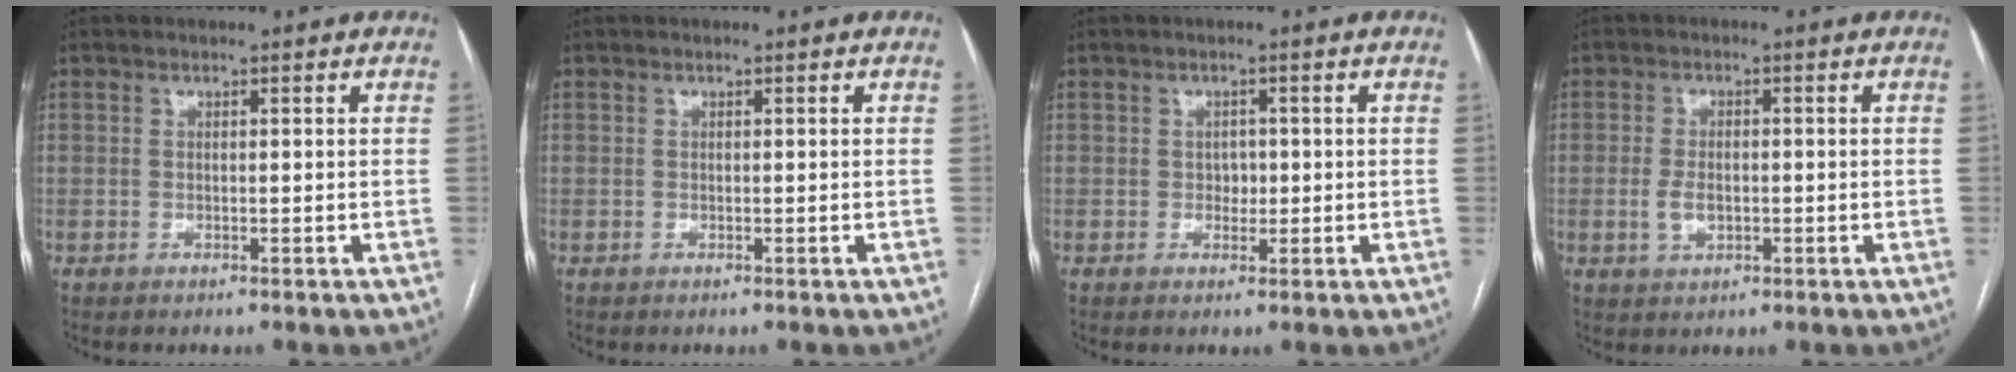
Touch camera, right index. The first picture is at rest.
{"total": 0.0}
{"total": 1.7, "force": [-0.1, 1.4, 1.0], "torque": [-0.013, 0.003, 0.000]}
{"total": 3.2, "force": [-0.6, 1.9, 2.6], "torque": [-0.052, 0.001, -0.008]}